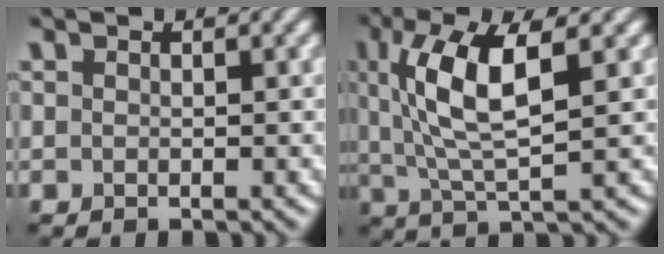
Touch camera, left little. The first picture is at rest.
{"total": 7.5, "force": [1.9, 2.3, 6.9], "torque": [-0.139, 0.003, 0.037]}